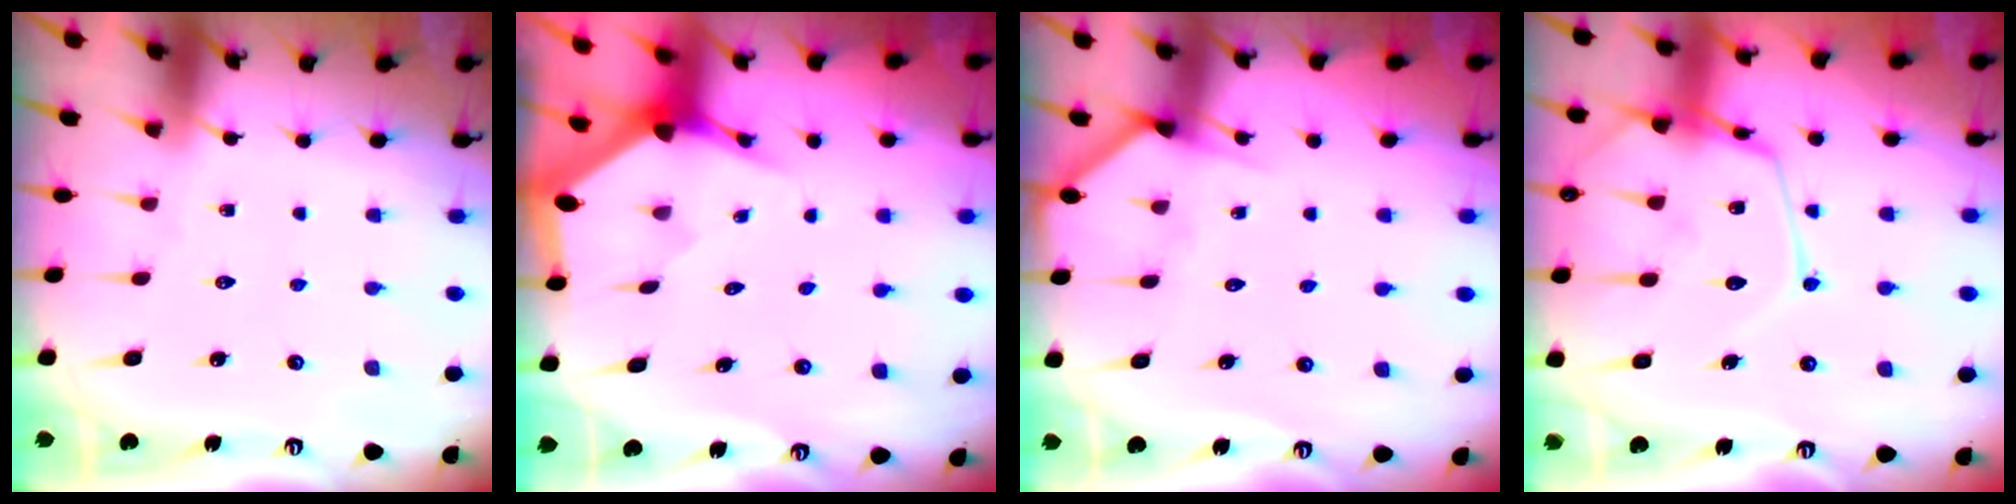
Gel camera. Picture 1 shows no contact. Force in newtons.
{"total": 2.9, "press": 2.9, "slide": 0.1}
{"total": 4.2, "press": 4.2, "slide": 0.3}
{"total": 16.3, "press": 16.2, "slide": 1.5}